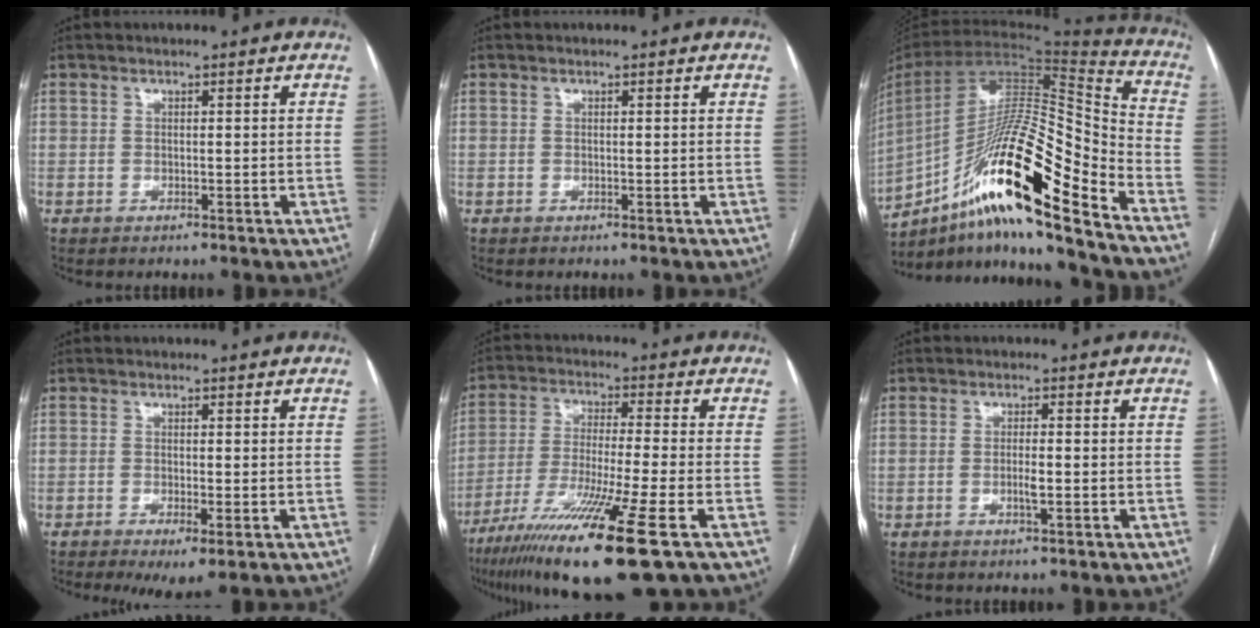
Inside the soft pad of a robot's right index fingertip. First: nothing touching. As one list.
[{"total": 0.0}, {"total": 25.0, "force": [-14.4, 2.5, 20.3], "torque": [-0.351, 0.001, -0.253]}, {"total": 3.7, "force": [-1.8, 0.7, 3.2], "torque": [-0.044, -0.011, -0.023]}, {"total": 16.8, "force": [-9.6, -0.6, 13.8], "torque": [-0.254, -0.047, -0.172]}, {"total": 2.1, "force": [-0.5, 0.0, 2.1], "torque": [-0.041, -0.002, -0.009]}]